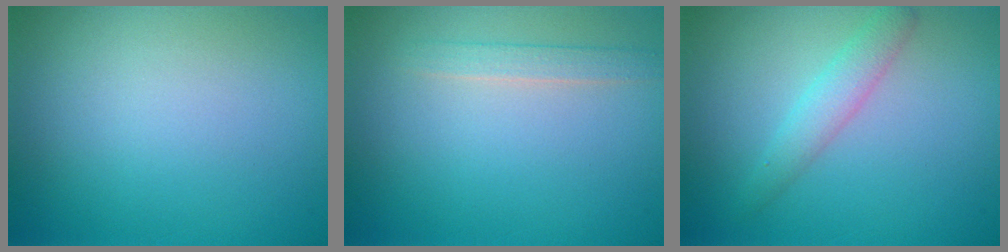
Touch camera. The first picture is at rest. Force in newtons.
{"total": 1.3, "press": 1.3, "slide": 0.1}
{"total": 2.1, "press": 2.1, "slide": 0.0}